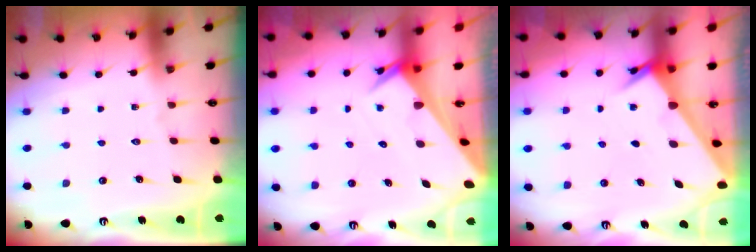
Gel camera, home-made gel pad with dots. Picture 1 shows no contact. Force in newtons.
{"total": 3.8, "press": 3.8, "slide": 0.2}
{"total": 2.6, "press": 2.6, "slide": 0.2}